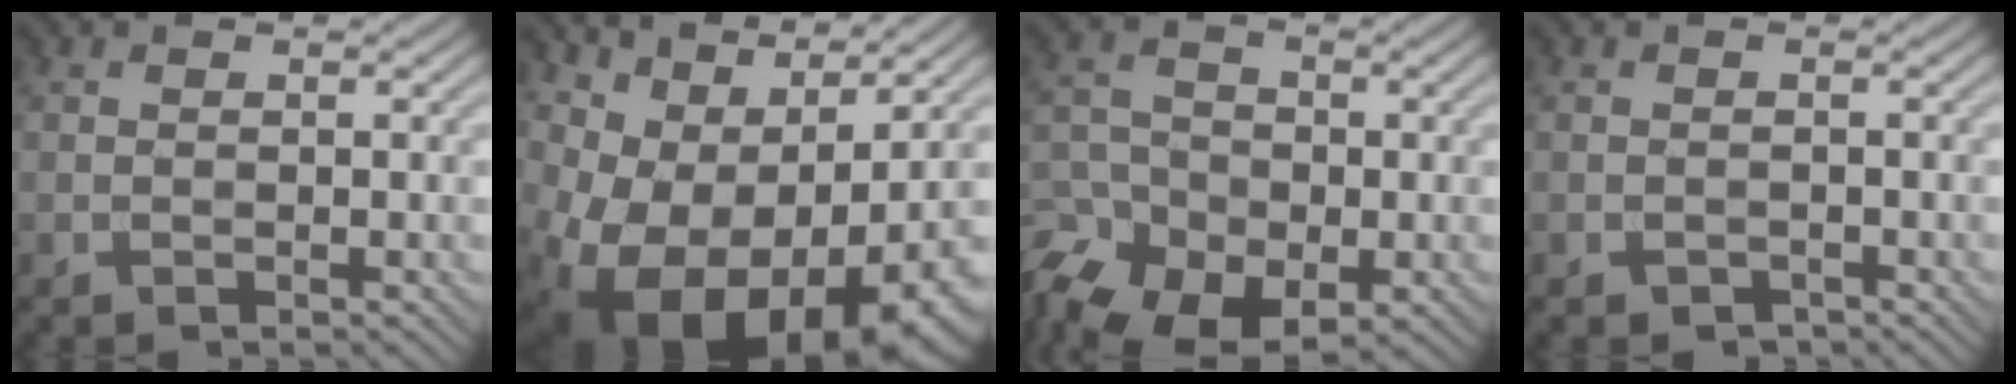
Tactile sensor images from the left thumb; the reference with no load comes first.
{"total": 15.3, "force": [0.1, 9.5, 12.0], "torque": [-0.181, -0.026, 0.055]}
{"total": 13.6, "force": [-8.3, 9.0, 5.9], "torque": [-0.131, -0.046, -0.137]}
{"total": 1.0, "force": [-0.7, 0.6, 0.2], "torque": [-0.003, -0.005, -0.014]}